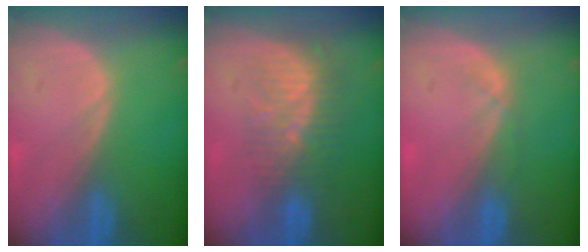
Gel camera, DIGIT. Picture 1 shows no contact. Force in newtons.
{"total": 8.5, "press": 7.4, "slide": 4.1}
{"total": 1.7, "press": 1.5, "slide": 0.8}